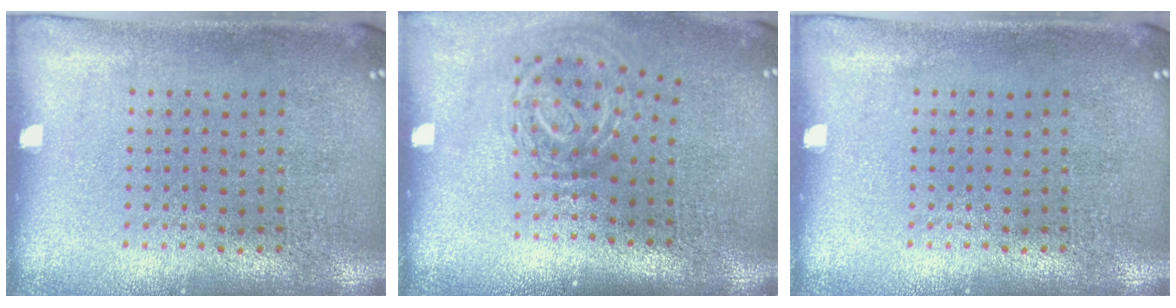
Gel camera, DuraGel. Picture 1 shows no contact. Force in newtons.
{"total": 2.1, "press": 1.3, "slide": 1.6}
{"total": 0.0}